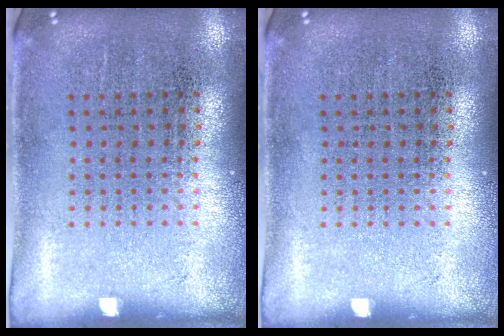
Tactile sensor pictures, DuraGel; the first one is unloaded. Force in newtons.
{"total": 0.0}